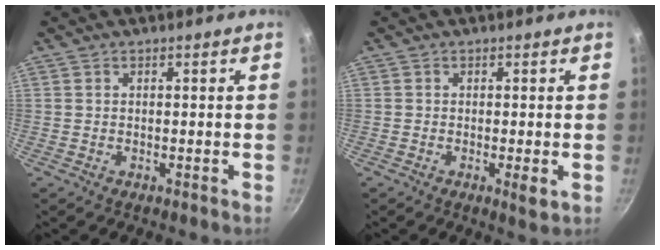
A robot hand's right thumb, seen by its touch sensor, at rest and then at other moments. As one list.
[{"total": 2.2, "force": [-0.5, 0.5, 2.1], "torque": [-0.041, -0.008, -0.008]}]